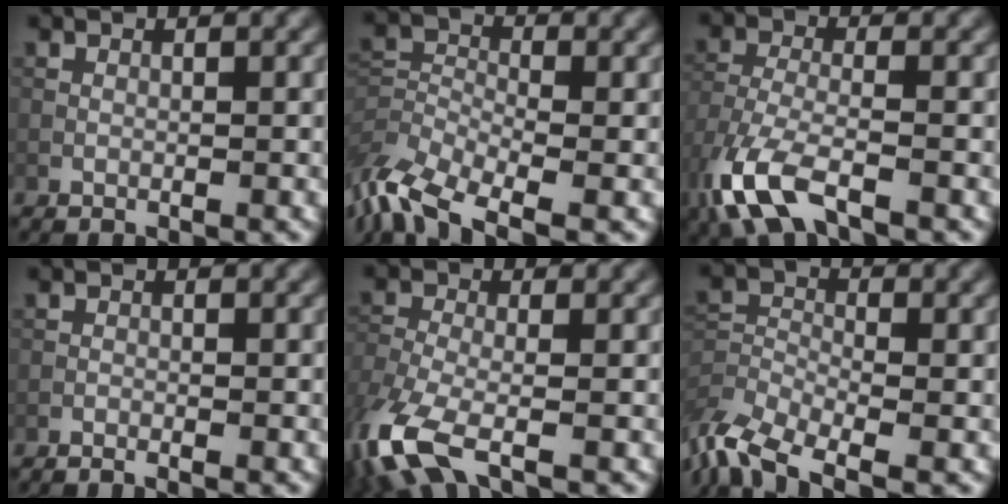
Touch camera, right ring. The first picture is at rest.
{"total": 8.4, "force": [-6.1, 3.3, 4.8], "torque": [-0.103, -0.010, -0.122]}
{"total": 7.6, "force": [-4.6, 2.9, 5.2], "torque": [-0.129, -0.017, -0.101]}
{"total": 0.8, "force": [-0.7, -0.1, 0.3], "torque": [-0.011, 0.003, -0.016]}
{"total": 7.9, "force": [-4.7, 3.0, 5.6], "torque": [-0.141, -0.021, -0.099]}
{"total": 7.7, "force": [-5.8, 2.9, 4.2], "torque": [-0.087, -0.011, -0.118]}